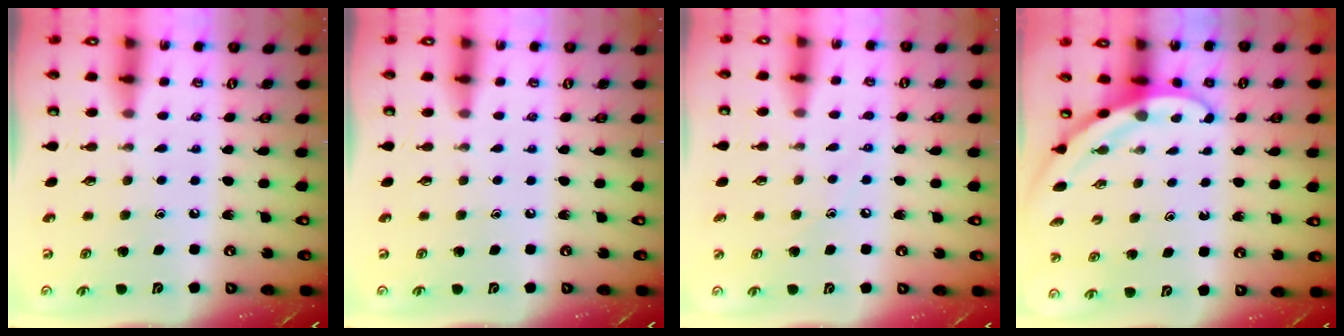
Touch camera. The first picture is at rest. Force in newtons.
{"total": 0.0}
{"total": 3.8, "press": 3.8, "slide": 0.5}
{"total": 3.2, "press": 3.2, "slide": 0.2}